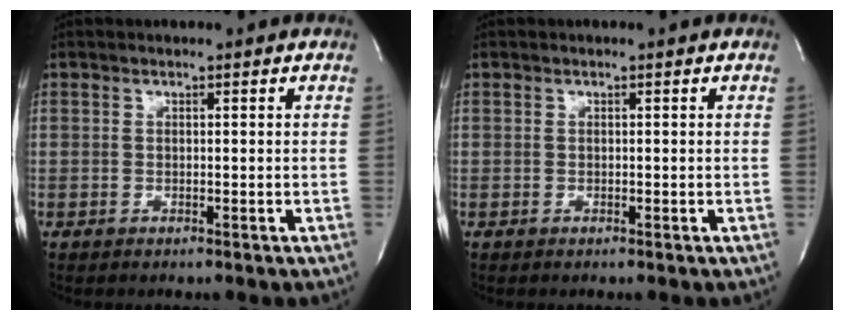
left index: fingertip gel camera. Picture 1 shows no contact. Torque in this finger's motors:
{"motor_torque": [0.14, 0.04, 0.00, 0.01]}